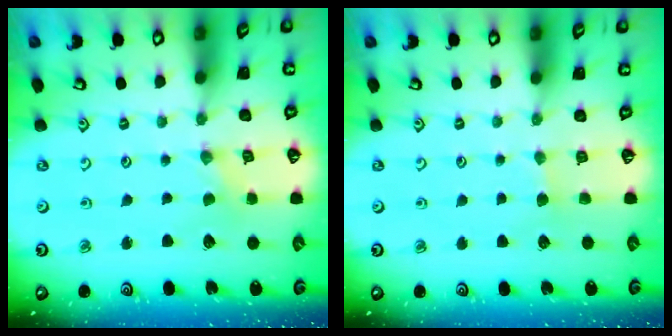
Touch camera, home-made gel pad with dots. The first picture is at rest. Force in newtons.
{"total": 2.7, "press": 2.6, "slide": 0.4}